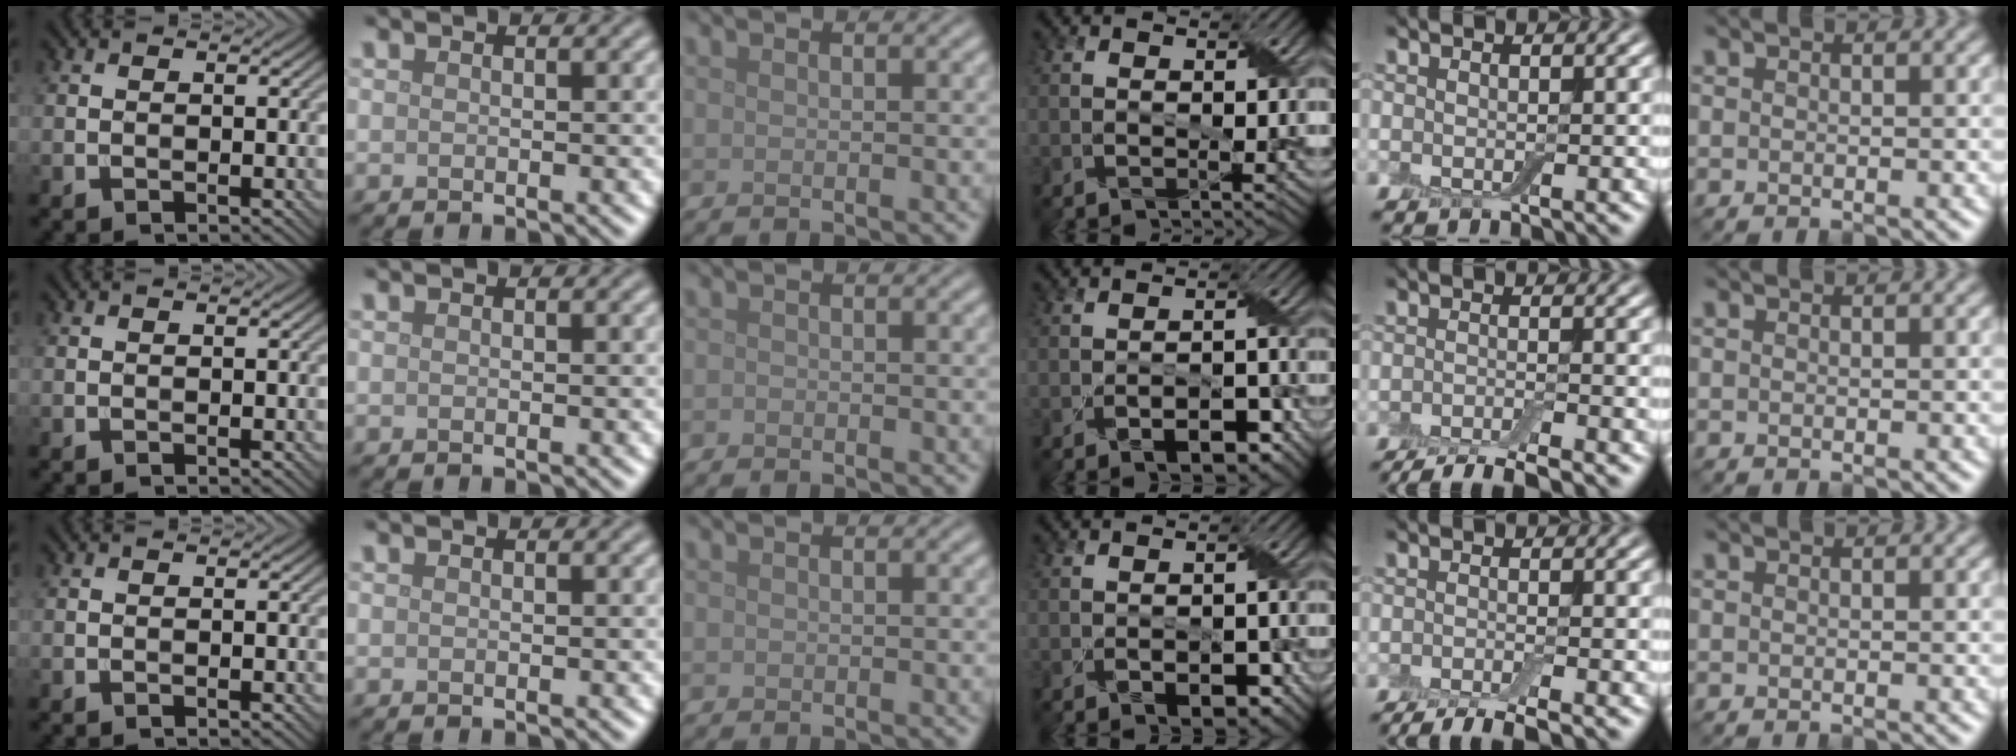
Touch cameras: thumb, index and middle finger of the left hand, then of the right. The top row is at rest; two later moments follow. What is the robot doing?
{"motion": "fold", "object": "cloth"}